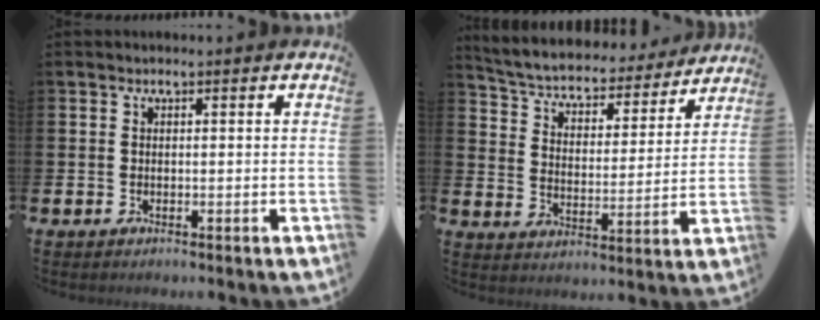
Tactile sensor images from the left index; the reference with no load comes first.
{"total": 5.0, "force": [4.6, 1.5, 1.1], "torque": [-0.050, -0.040, 0.072]}